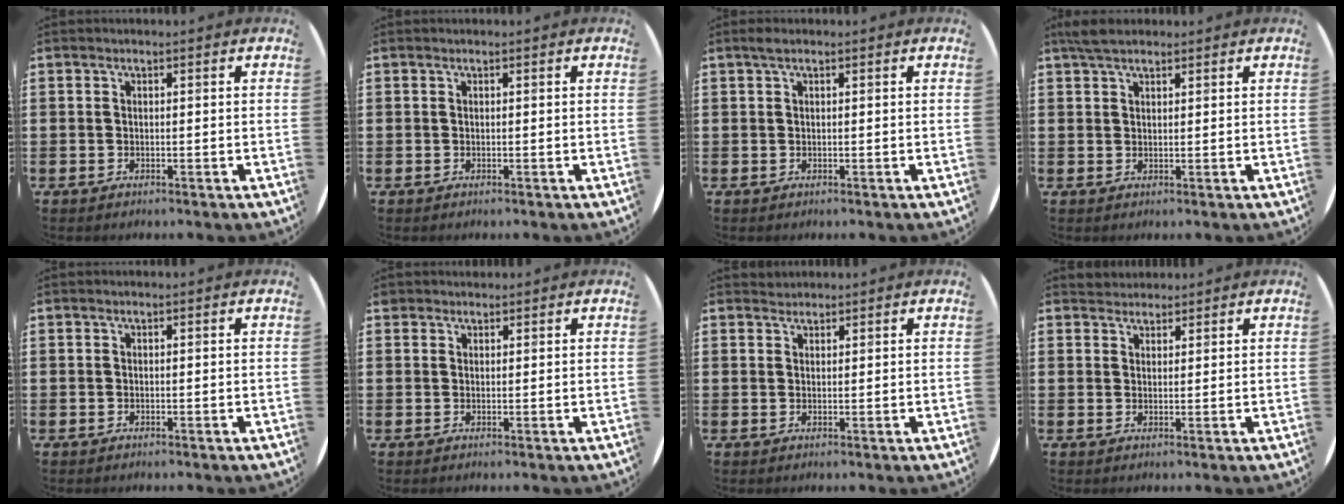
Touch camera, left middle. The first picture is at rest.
{"total": 0.0}
{"total": 0.9, "force": [0.5, 0.2, 0.7], "torque": [-0.013, 0.004, 0.008]}
{"total": 2.9, "force": [2.4, 1.0, 1.4], "torque": [-0.034, 0.007, 0.045]}
{"total": 0.0}
{"total": 1.1, "force": [1.1, 0.4, 0.0], "torque": [-0.002, 0.001, 0.021]}
{"total": 1.1, "force": [1.1, 0.2, -0.2], "torque": [0.002, 0.002, 0.021]}
{"total": 2.0, "force": [1.9, 0.6, -0.3], "torque": [0.001, 0.002, 0.039]}